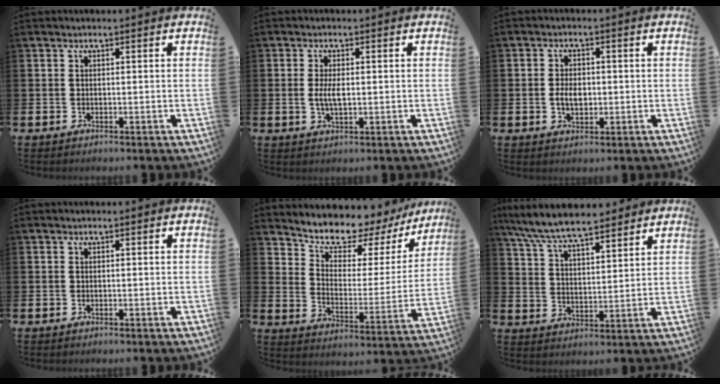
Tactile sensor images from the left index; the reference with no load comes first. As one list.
[{"total": 3.1, "force": [0.0, 1.3, 2.8], "torque": [-0.048, 0.000, -0.005]}, {"total": 3.2, "force": [-0.3, 2.1, 2.4], "torque": [-0.031, 0.001, -0.011]}, {"total": 0.0}, {"total": 8.6, "force": [7.7, 2.9, 2.4], "torque": [-0.088, -0.056, 0.131]}, {"total": 7.8, "force": [7.3, 1.0, 2.4], "torque": [-0.079, -0.037, 0.132]}]